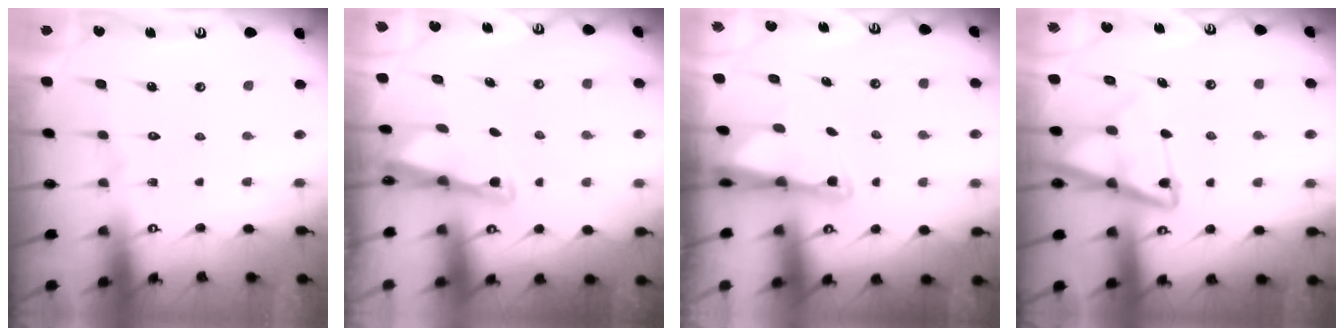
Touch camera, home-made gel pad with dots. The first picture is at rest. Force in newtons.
{"total": 2.5, "press": 2.5, "slide": 0.2}
{"total": 2.4, "press": 2.3, "slide": 0.5}
{"total": 10.8, "press": 10.8, "slide": 1.1}